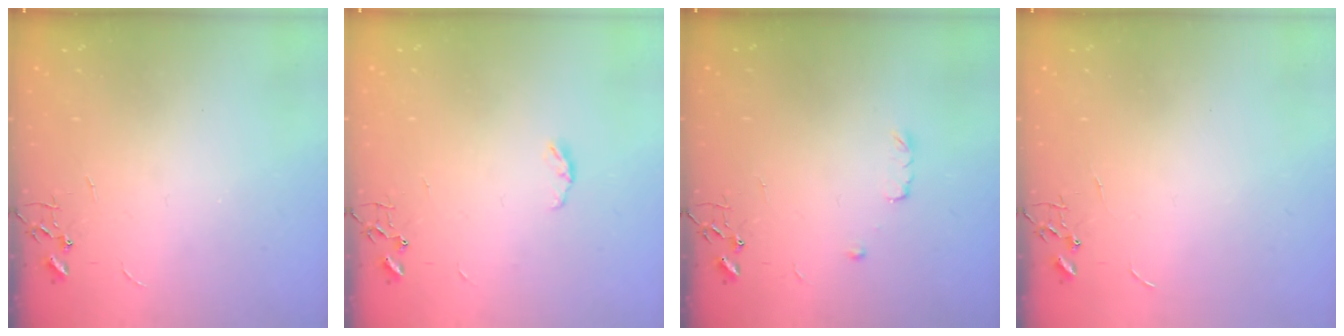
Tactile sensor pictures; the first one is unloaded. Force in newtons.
{"total": 4.2, "press": 4.2, "slide": 0.6}
{"total": 4.5, "press": 4.5, "slide": 0.7}
{"total": 0.0}